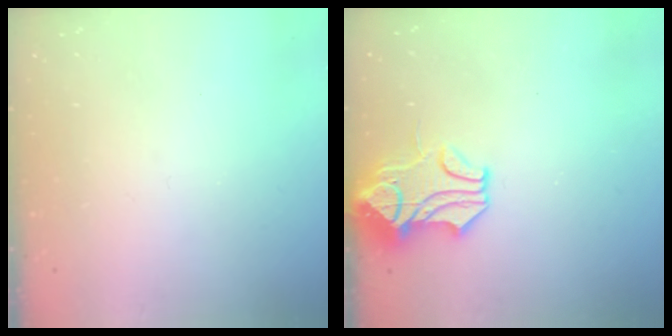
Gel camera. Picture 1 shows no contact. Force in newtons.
{"total": 2.2, "press": 1.6, "slide": 1.6}